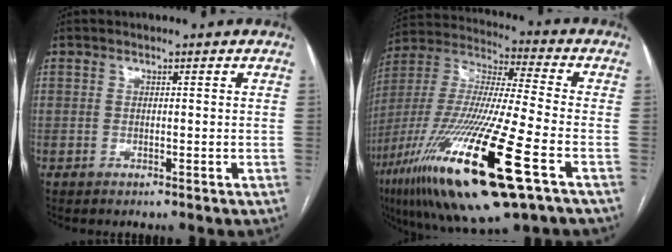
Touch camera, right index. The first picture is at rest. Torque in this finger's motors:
{"motor_torque": [2.14, 0.00, 1.05, 0.21]}